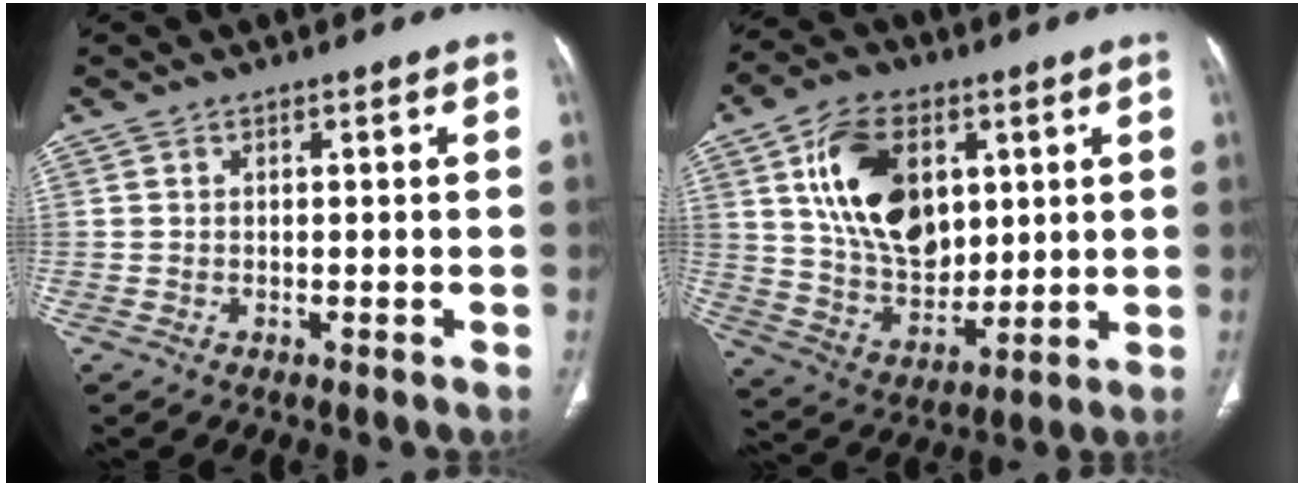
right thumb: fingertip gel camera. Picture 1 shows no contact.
{"total": 18.3, "force": [5.6, 11.9, 12.7], "torque": [-0.187, -0.022, 0.111]}